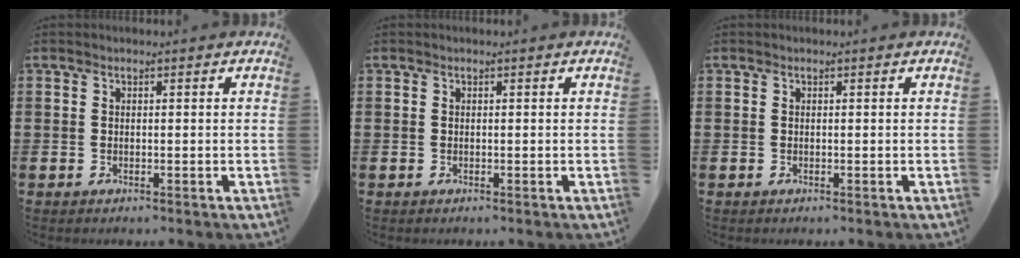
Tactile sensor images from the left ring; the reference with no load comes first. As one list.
[{"total": 0.0}, {"total": 0.0}]